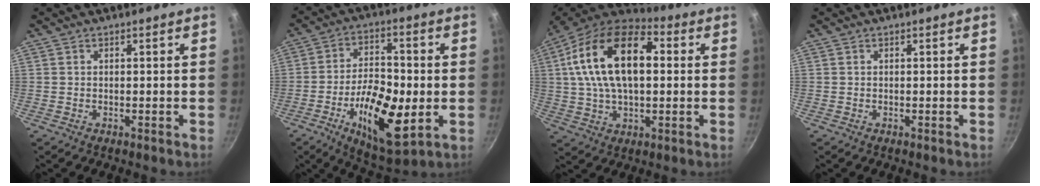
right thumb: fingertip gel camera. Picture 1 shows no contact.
{"total": 16.1, "force": [-3.9, 7.0, 13.9], "torque": [-0.224, 0.012, -0.063]}
{"total": 21.2, "force": [3.6, 12.0, 17.1], "torque": [-0.291, 0.025, 0.044]}
{"total": 0.0}